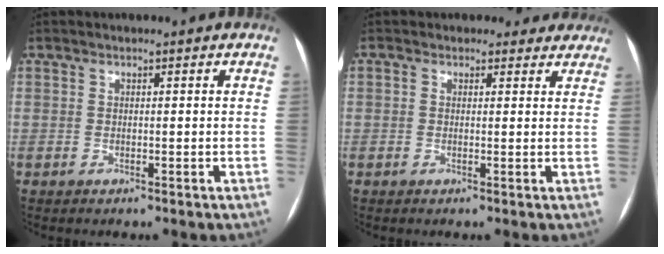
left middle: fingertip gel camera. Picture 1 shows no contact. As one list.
[{"total": 4.3, "force": [3.5, 2.3, 0.4], "torque": [0.008, 0.007, 0.029]}]